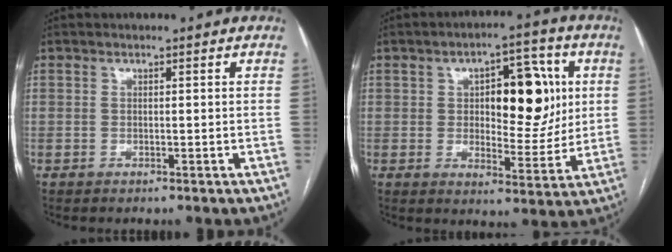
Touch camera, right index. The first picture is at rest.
{"total": 12.5, "force": [2.8, 5.3, 10.9], "torque": [-0.144, 0.022, 0.048]}